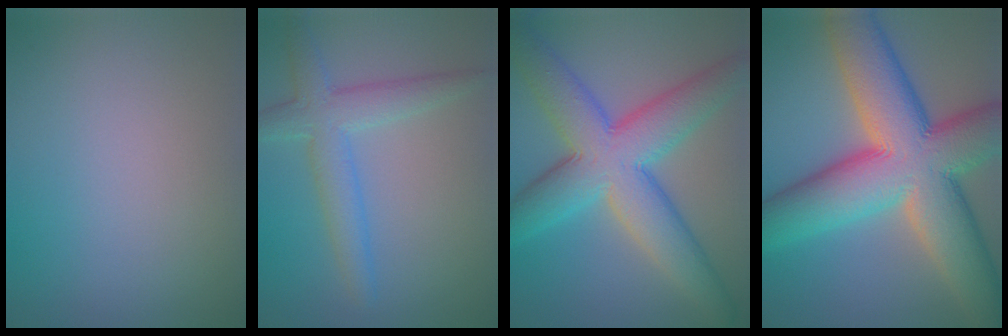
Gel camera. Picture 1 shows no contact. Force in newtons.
{"total": 4.0, "press": 4.0, "slide": 0.1}
{"total": 9.8, "press": 9.8, "slide": 0.2}
{"total": 15.2, "press": 15.2, "slide": 0.8}